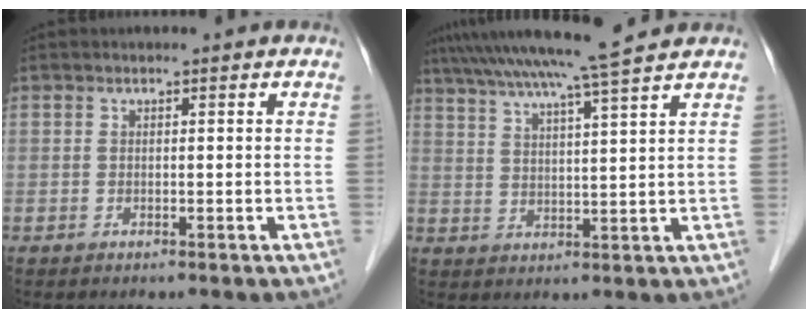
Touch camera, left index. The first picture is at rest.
{"total": 13.1, "force": [11.1, -1.6, 6.7], "torque": [-0.119, 0.012, 0.163]}